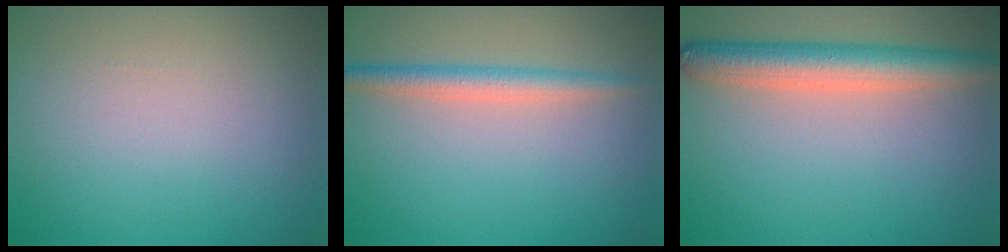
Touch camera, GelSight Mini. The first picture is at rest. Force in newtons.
{"total": 2.5, "press": 2.5, "slide": 0.1}
{"total": 5.0, "press": 4.9, "slide": 0.2}